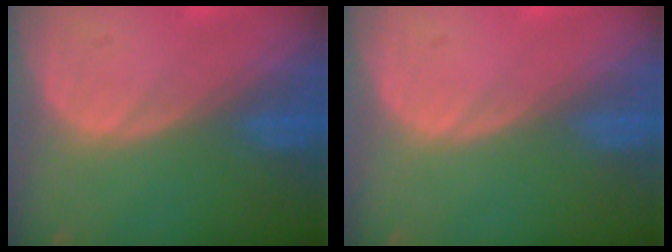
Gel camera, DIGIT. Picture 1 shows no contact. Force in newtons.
{"total": 0.0}